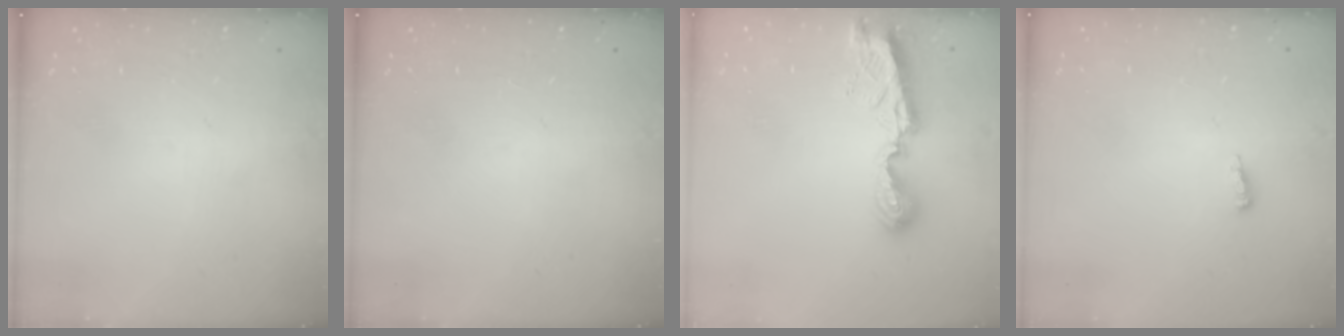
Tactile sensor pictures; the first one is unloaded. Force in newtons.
{"total": 0.0}
{"total": 9.2, "press": 9.2, "slide": 0.6}
{"total": 3.9, "press": 3.6, "slide": 1.5}